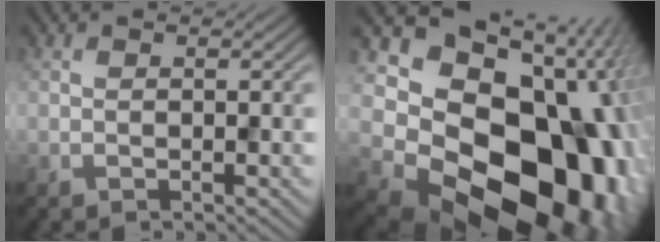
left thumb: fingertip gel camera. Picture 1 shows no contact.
{"total": 21.9, "force": [-4.3, 16.4, 13.9], "torque": [-0.229, -0.052, -0.057]}